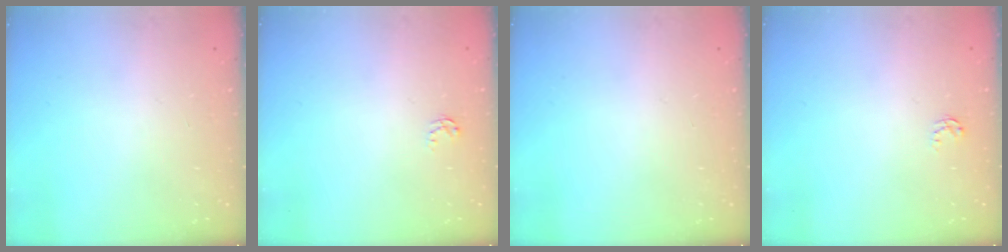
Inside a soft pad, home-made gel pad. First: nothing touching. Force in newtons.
{"total": 2.6, "press": 2.6, "slide": 0.4}
{"total": 0.0}
{"total": 2.6, "press": 2.6, "slide": 0.4}